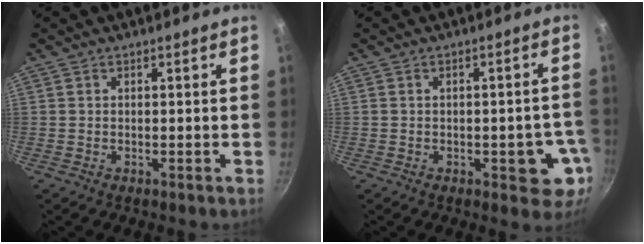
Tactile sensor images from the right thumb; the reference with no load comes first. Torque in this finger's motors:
{"motor_torque": [1.24, 1.01, 0.59, 0.16, 0.19]}